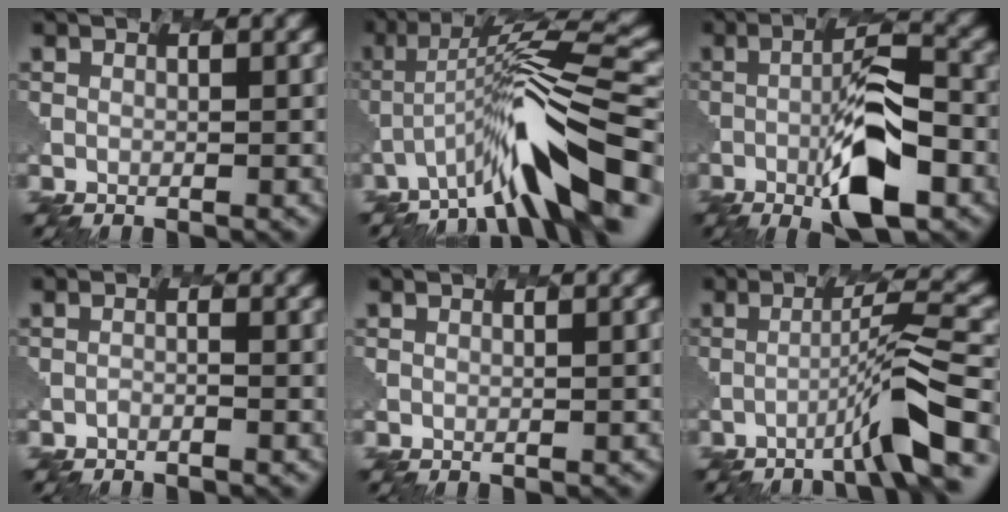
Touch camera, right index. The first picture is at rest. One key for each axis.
{"total": 8.3, "fx": -5.3, "fy": 0.9, "fz": 6.3, "tx": -0.139, "ty": 0.018, "tz": -0.098}
{"total": 6.4, "fx": -3.4, "fy": 1.4, "fz": 5.2, "tx": -0.122, "ty": 0.000, "tz": -0.074}
{"total": 2.2, "fx": -1.4, "fy": -0.7, "fz": -1.6, "tx": -0.004, "ty": 0.001, "tz": -0.032}
{"total": 1.1, "fx": -0.2, "fy": 0.6, "fz": 0.9, "tx": -0.005, "ty": 0.000, "tz": 0.000}
{"total": 4.3, "fx": -2.9, "fy": -0.9, "fz": 3.1, "tx": -0.077, "ty": 0.018, "tz": -0.070}